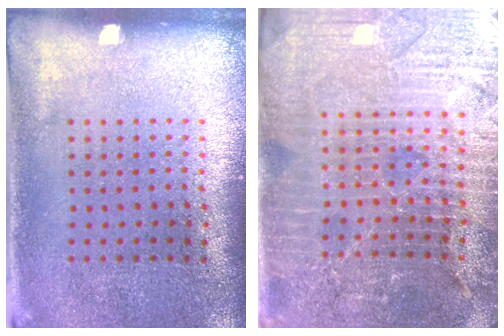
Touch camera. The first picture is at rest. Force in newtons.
{"total": 4.5, "press": 4.2, "slide": 1.5}